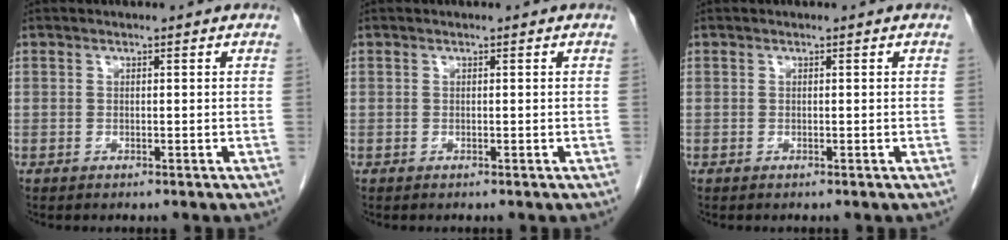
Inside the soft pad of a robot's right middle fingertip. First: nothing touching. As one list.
[{"total": 0.0}, {"total": 0.0}]